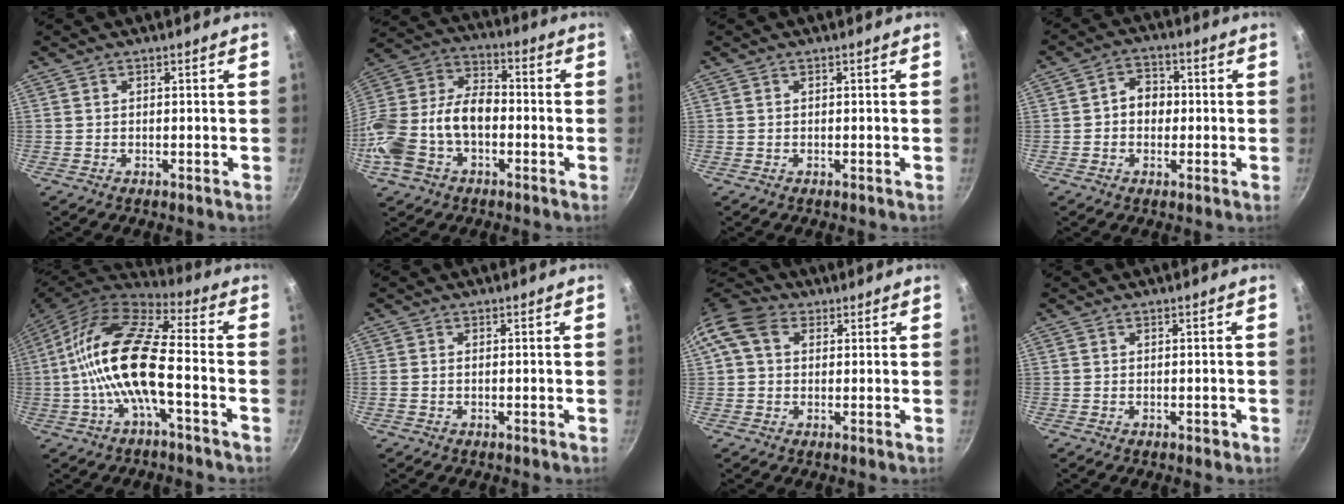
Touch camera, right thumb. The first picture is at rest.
{"total": 19.2, "force": [-4.2, 12.7, 13.8], "torque": [-0.265, 0.049, -0.089]}
{"total": 0.0}
{"total": 5.8, "force": [-0.2, 4.8, 3.3], "torque": [-0.020, 0.013, -0.010]}
{"total": 16.3, "force": [-3.0, 5.5, 15.1], "torque": [-0.295, 0.039, -0.075]}
{"total": 0.9, "force": [-0.2, 0.6, 0.6], "torque": [-0.014, 0.003, -0.005]}
{"total": 8.5, "force": [2.5, 6.4, 5.0], "torque": [-0.082, 0.013, 0.028]}
{"total": 0.9, "force": [-0.4, 0.5, 0.6], "torque": [-0.007, 0.004, -0.004]}